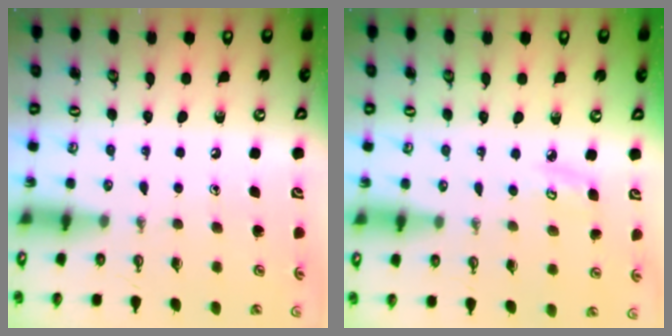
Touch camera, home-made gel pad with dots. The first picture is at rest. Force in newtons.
{"total": 4.5, "press": 4.5, "slide": 0.4}